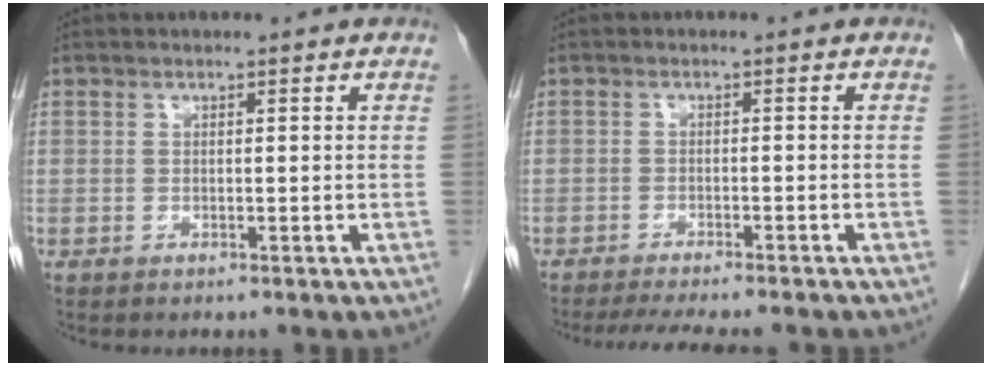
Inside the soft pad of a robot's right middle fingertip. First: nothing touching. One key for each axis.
{"total": 9.3, "fx": -8.2, "fy": 1.0, "fz": 4.4, "tx": -0.057, "ty": -0.015, "tz": -0.114}